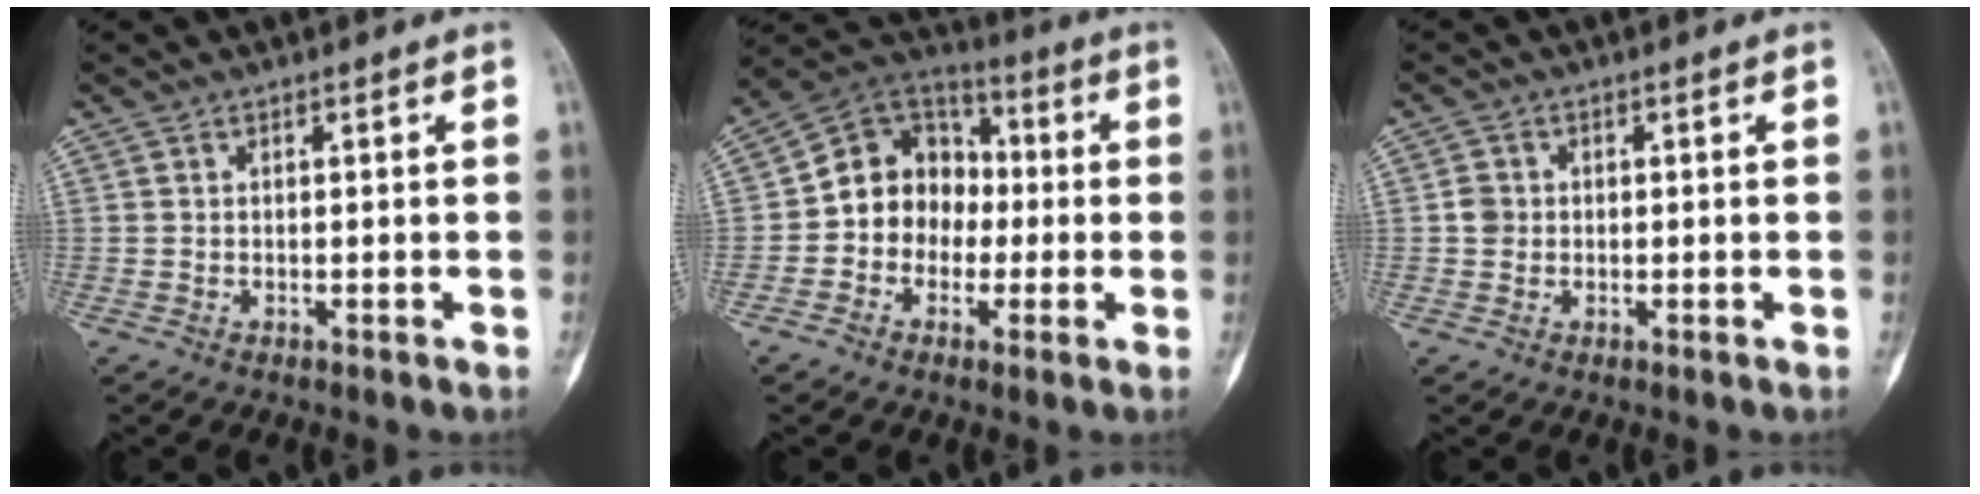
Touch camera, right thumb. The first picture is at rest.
{"total": 12.7, "force": [-1.2, 10.8, 6.5], "torque": [-0.058, 0.036, -0.034]}
{"total": 2.3, "force": [0.0, 2.1, 0.9], "torque": [-0.006, 0.005, -0.002]}